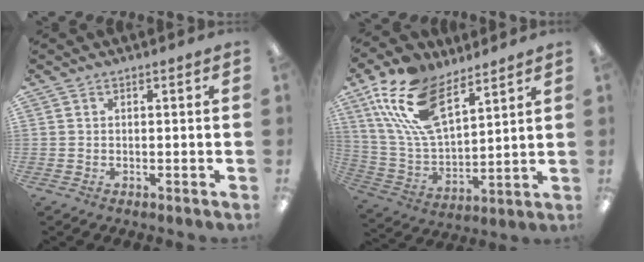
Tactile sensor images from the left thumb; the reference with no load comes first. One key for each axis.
{"total": 19.6, "fx": 11.1, "fy": 9.7, "fz": 12.9, "tx": -0.281, "ty": -0.034, "tz": 0.203}